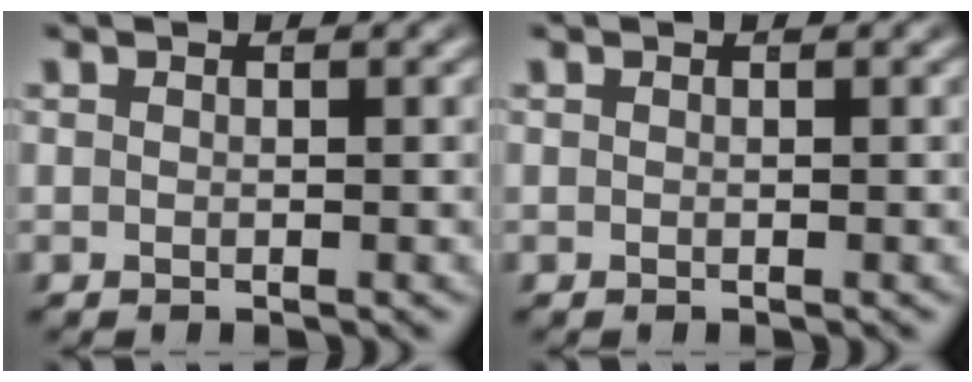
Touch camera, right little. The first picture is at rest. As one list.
[{"total": 0.0}]